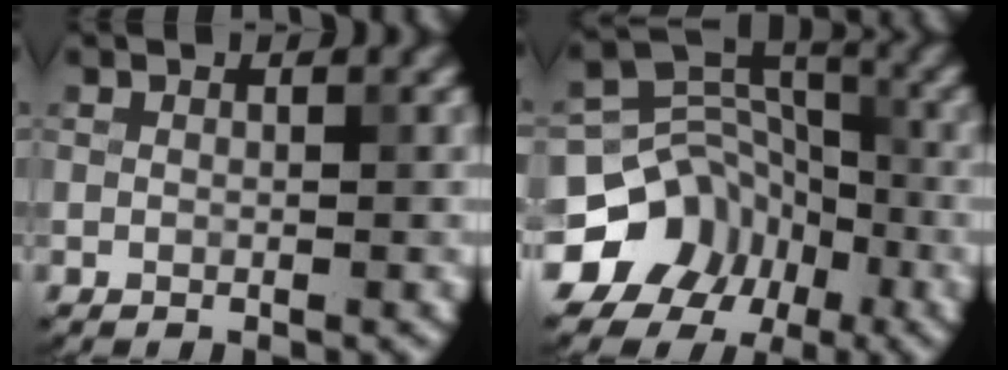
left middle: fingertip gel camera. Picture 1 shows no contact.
{"total": 11.7, "force": [-5.5, 9.8, 3.2], "torque": [-0.063, -0.010, -0.110]}